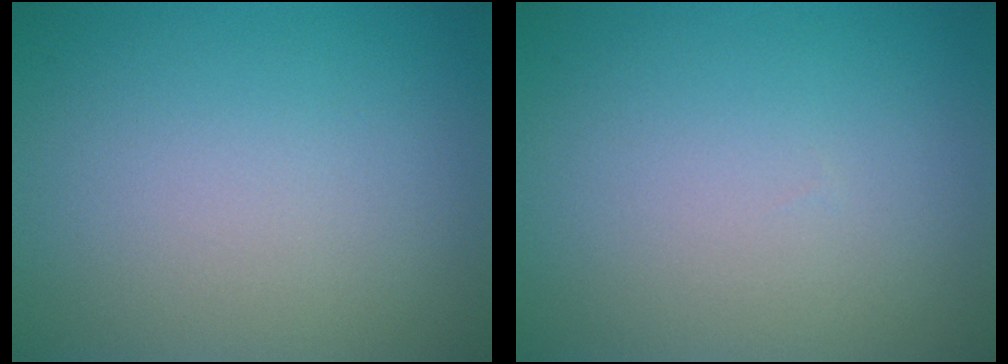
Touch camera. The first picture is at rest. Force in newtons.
{"total": 0.0}